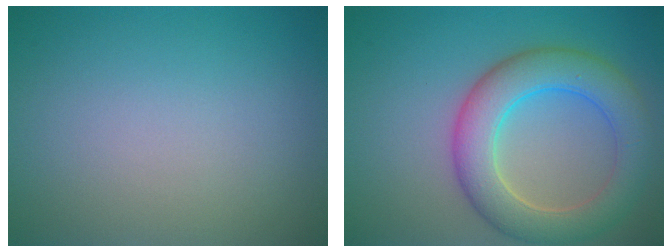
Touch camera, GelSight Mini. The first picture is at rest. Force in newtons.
{"total": 6.8, "press": 6.8, "slide": 0.5}